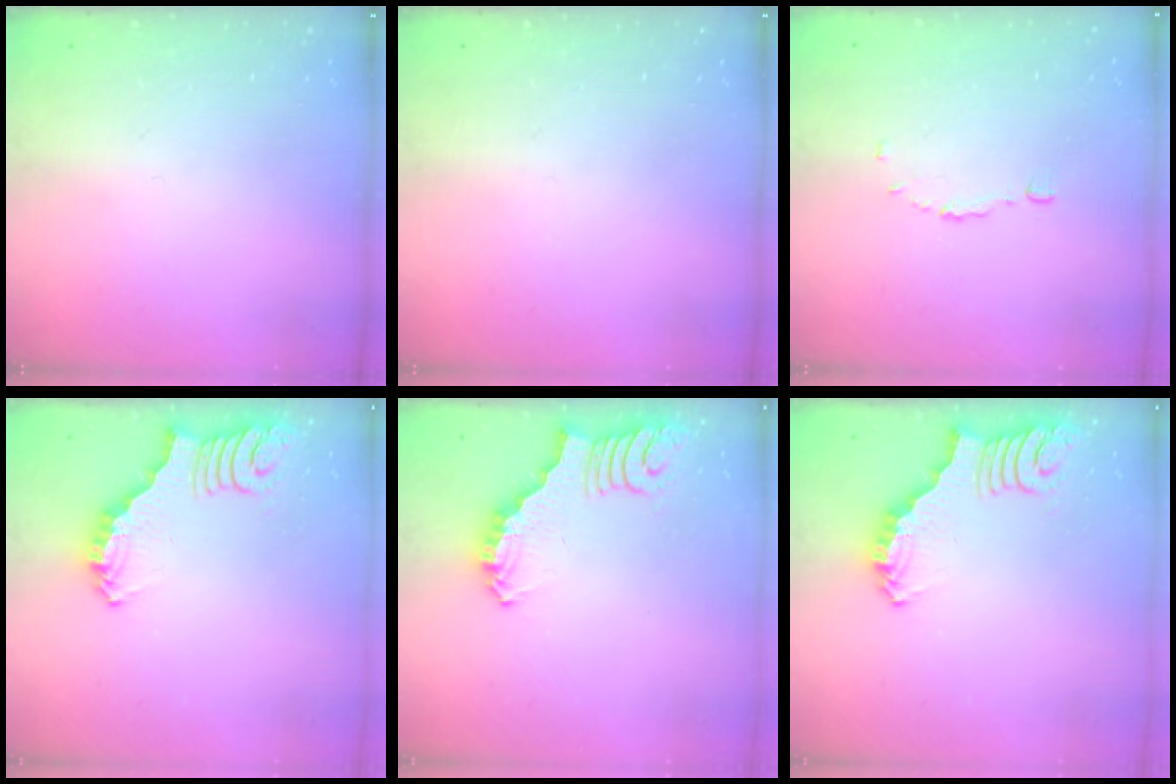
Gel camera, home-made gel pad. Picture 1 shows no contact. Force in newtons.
{"total": 0.0}
{"total": 4.5, "press": 4.5, "slide": 0.5}
{"total": 2.6, "press": 2.5, "slide": 0.5}
{"total": 2.7, "press": 2.7, "slide": 0.5}
{"total": 2.6, "press": 2.5, "slide": 0.5}